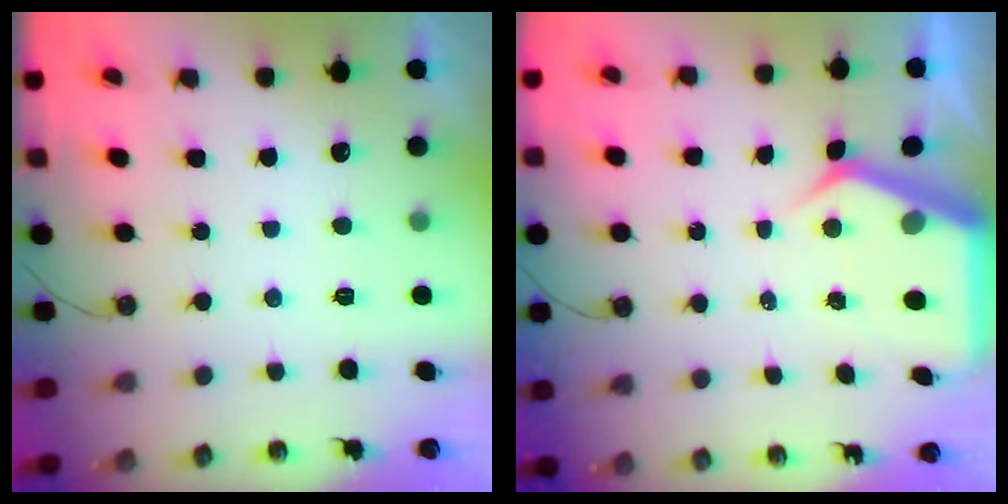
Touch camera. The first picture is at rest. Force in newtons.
{"total": 7.0, "press": 7.0, "slide": 0.7}